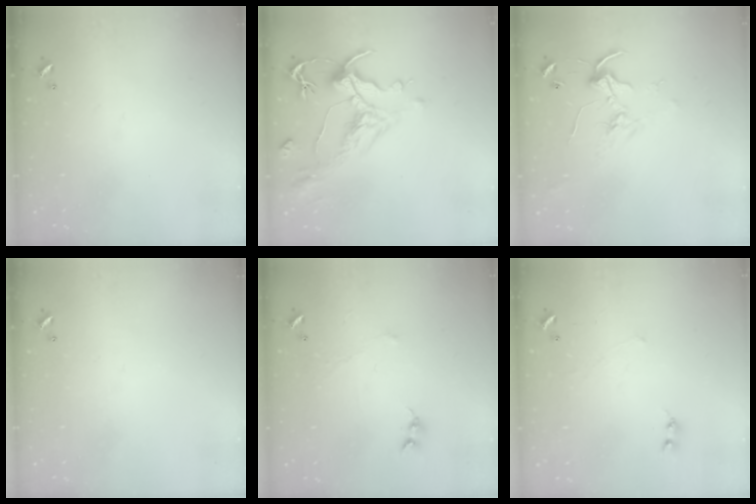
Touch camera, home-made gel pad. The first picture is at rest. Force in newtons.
{"total": 2.0, "press": 1.5, "slide": 1.4}
{"total": 2.5, "press": 2.5, "slide": 0.2}
{"total": 0.0}
{"total": 0.0}
{"total": 1.6, "press": 1.5, "slide": 0.5}